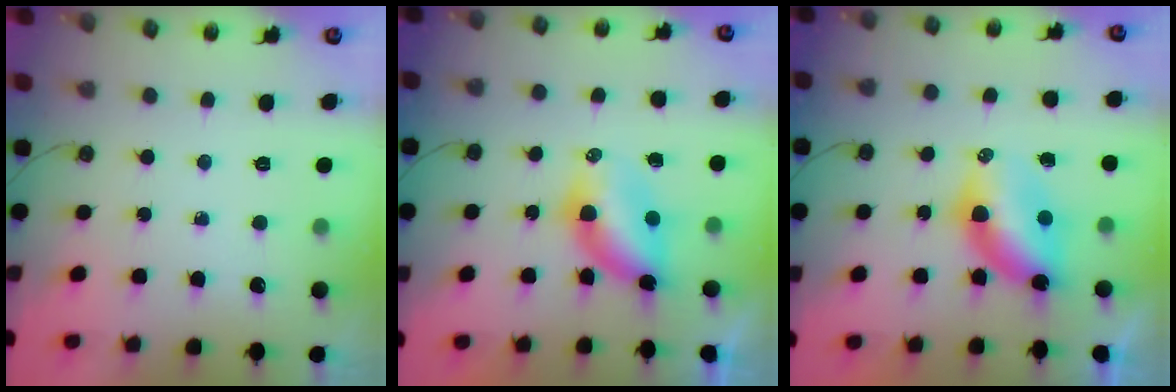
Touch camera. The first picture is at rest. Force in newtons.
{"total": 6.0, "press": 6.0, "slide": 0.3}
{"total": 10.6, "press": 9.9, "slide": 3.9}